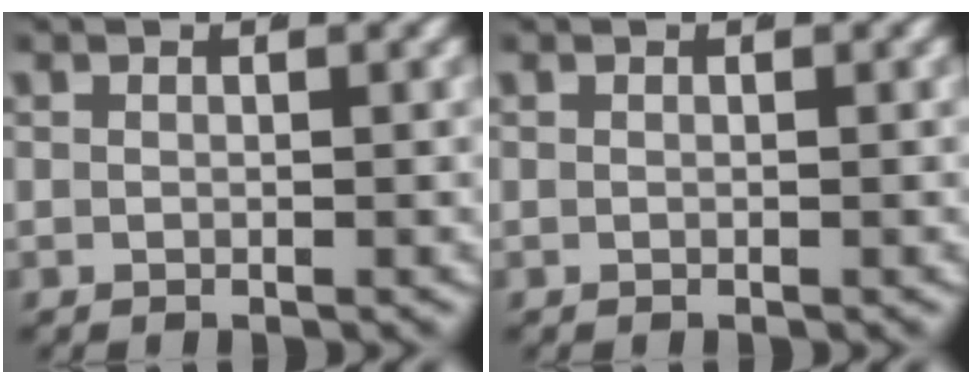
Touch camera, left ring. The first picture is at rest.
{"total": 0.0}